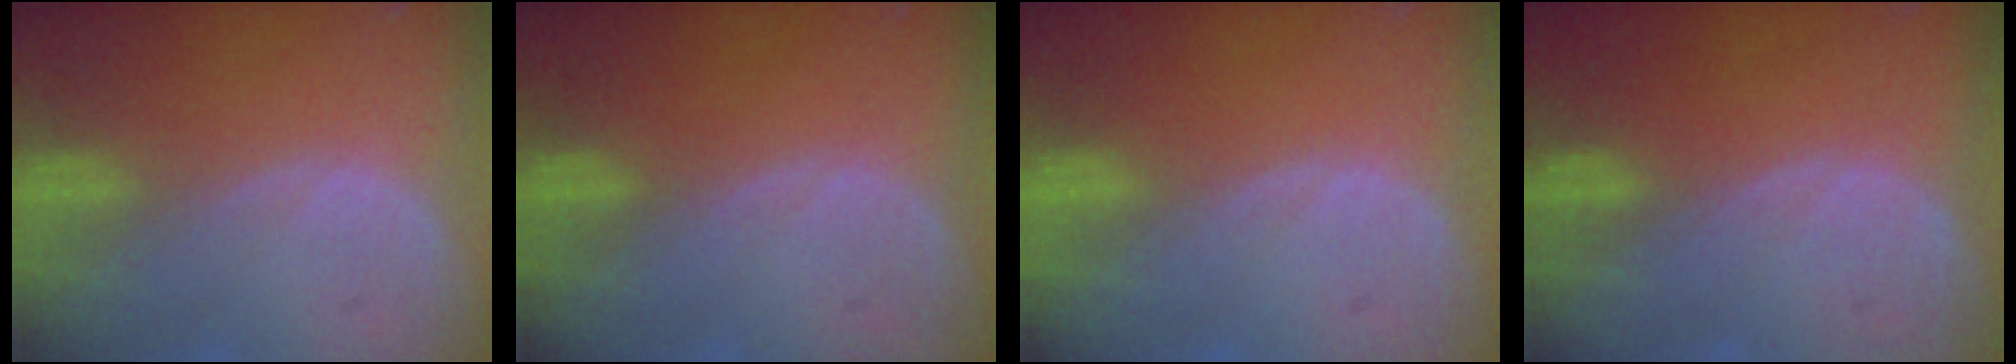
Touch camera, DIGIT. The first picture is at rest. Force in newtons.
{"total": 0.0}
{"total": 0.0}
{"total": 0.0}